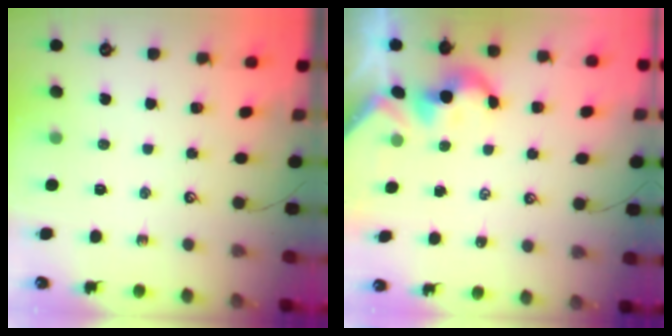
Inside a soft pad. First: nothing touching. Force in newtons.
{"total": 2.0, "press": 1.9, "slide": 0.4}